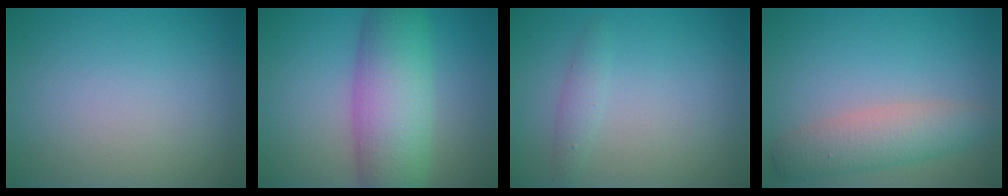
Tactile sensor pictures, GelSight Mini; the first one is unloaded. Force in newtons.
{"total": 8.5, "press": 8.5, "slide": 0.1}
{"total": 1.3, "press": 1.3, "slide": 0.0}
{"total": 4.1, "press": 4.1, "slide": 0.2}